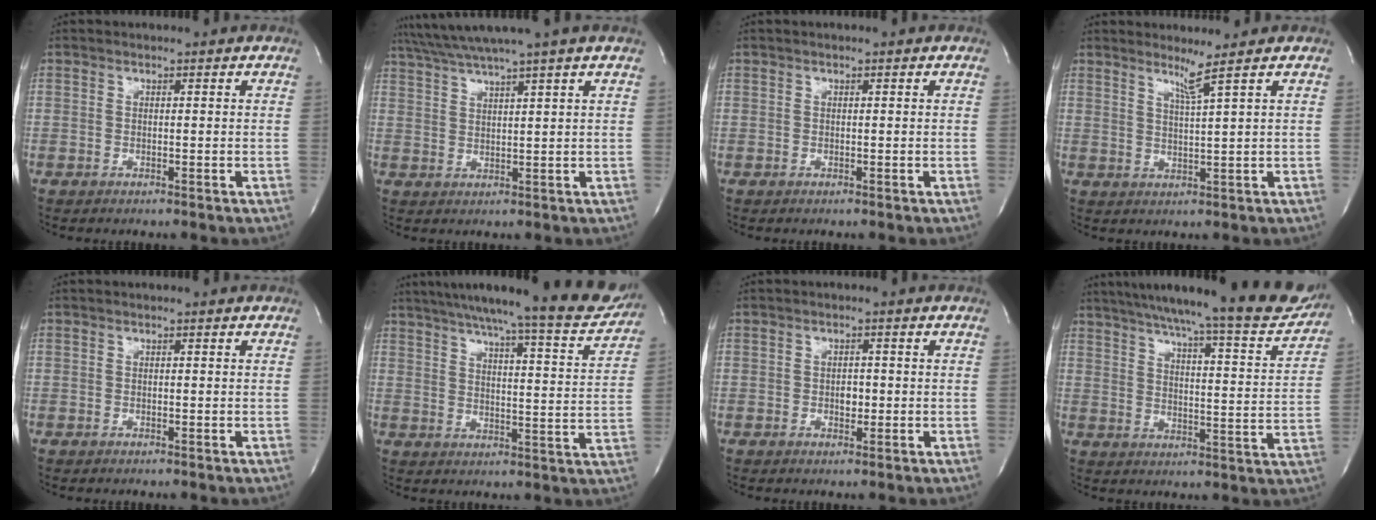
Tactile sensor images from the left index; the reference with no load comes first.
{"total": 8.2, "force": [6.7, -2.2, 4.1], "torque": [-0.072, 0.013, 0.107]}
{"total": 0.0}
{"total": 2.8, "force": [2.0, -1.5, 1.4], "torque": [-0.034, -0.022, 0.043]}
{"total": 0.0}
{"total": 19.3, "force": [17.4, 1.1, 8.3], "torque": [-0.123, -0.037, 0.222]}
{"total": 1.7, "force": [-0.3, 1.1, 1.3], "torque": [-0.022, 0.001, -0.002]}
{"total": 22.1, "force": [19.8, 1.4, 9.6], "torque": [-0.146, -0.044, 0.255]}